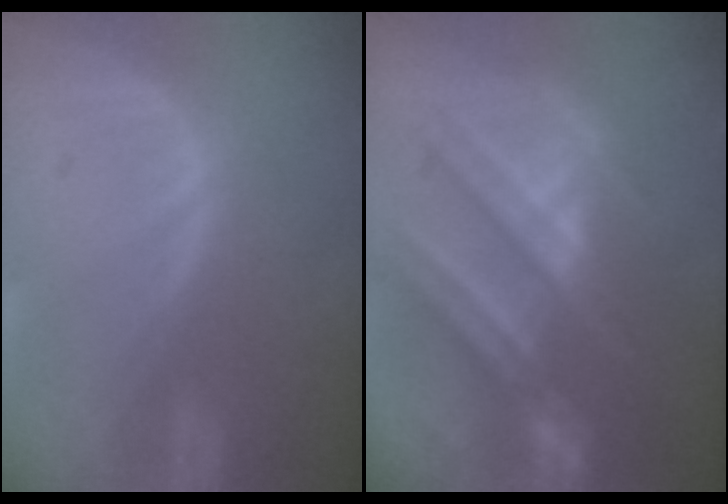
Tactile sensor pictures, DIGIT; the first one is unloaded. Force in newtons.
{"total": 10.2, "press": 9.5, "slide": 3.8}